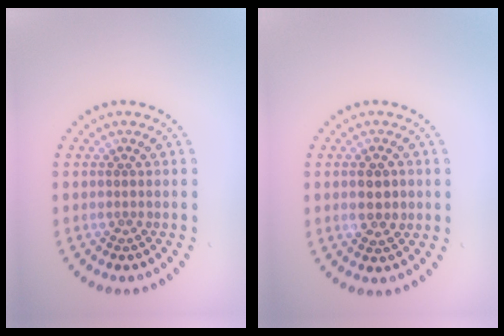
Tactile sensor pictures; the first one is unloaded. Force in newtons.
{"total": 2.2, "press": 2.1, "slide": 0.1}